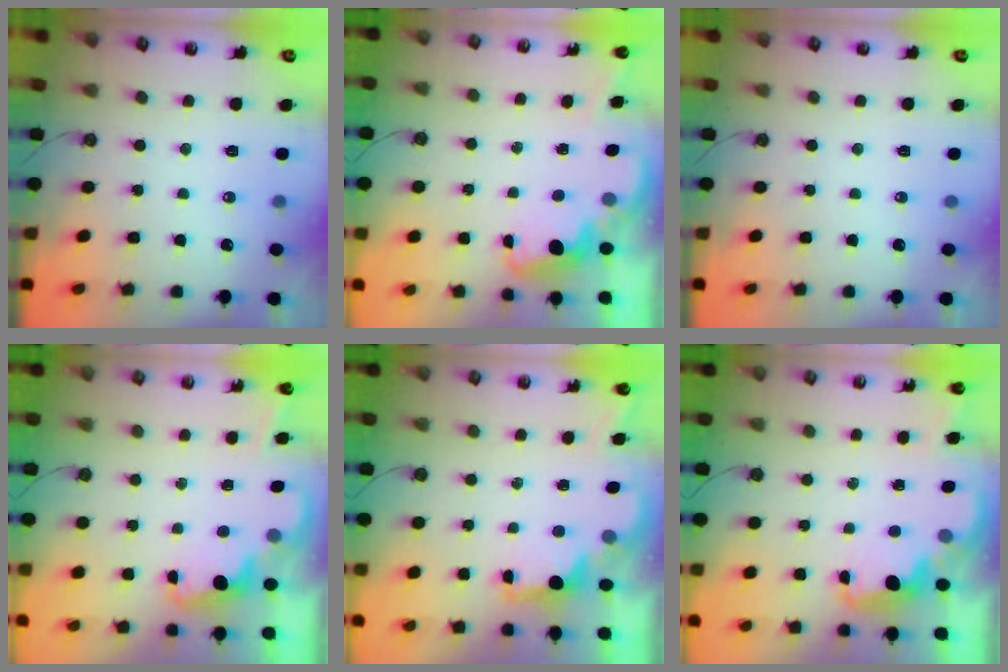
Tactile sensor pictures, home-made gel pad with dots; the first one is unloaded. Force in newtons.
{"total": 2.6, "press": 2.5, "slide": 0.8}
{"total": 0.0}
{"total": 2.2, "press": 2.1, "slide": 0.5}
{"total": 1.8, "press": 1.7, "slide": 0.7}
{"total": 2.1, "press": 2.0, "slide": 0.6}